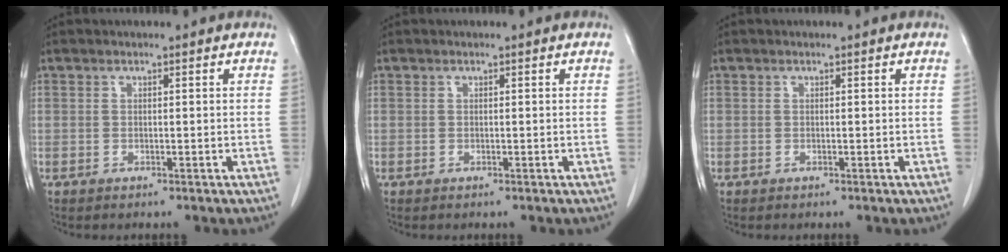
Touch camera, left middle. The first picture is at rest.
{"total": 0.0}
{"total": 0.0}